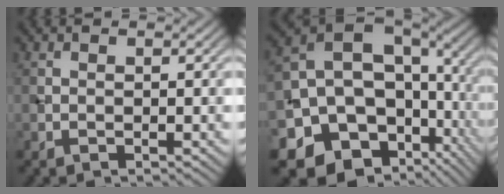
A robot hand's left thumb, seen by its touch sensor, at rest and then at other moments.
{"total": 19.7, "force": [-3.4, 15.8, 11.4], "torque": [-0.249, -0.038, -0.015]}